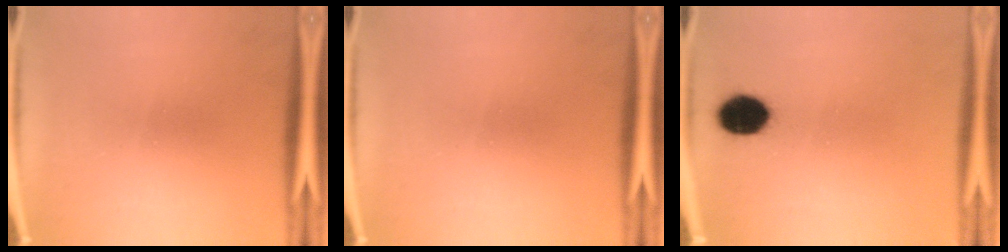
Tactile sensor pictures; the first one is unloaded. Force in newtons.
{"total": 0.0}
{"total": 7.9}